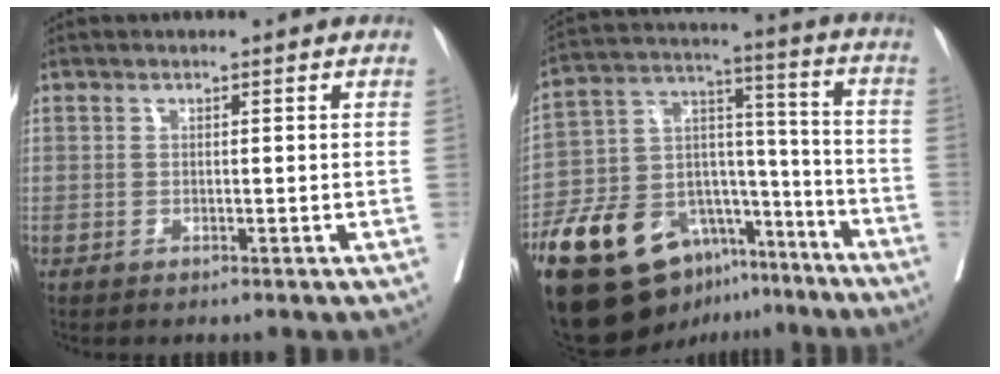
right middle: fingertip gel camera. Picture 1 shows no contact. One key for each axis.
{"total": 22.4, "fx": -14.9, "fy": 11.6, "fz": 12.0, "tx": -0.228, "ty": 0.046, "tz": -0.247}